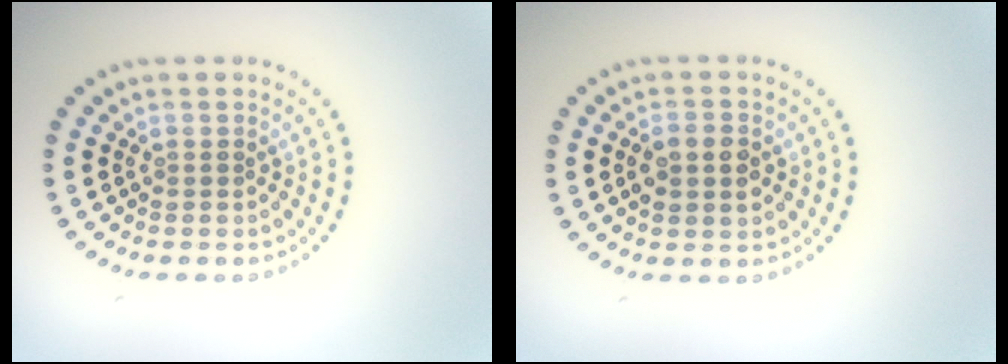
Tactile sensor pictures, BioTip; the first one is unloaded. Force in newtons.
{"total": 2.4, "press": 2.4, "slide": 0.1}